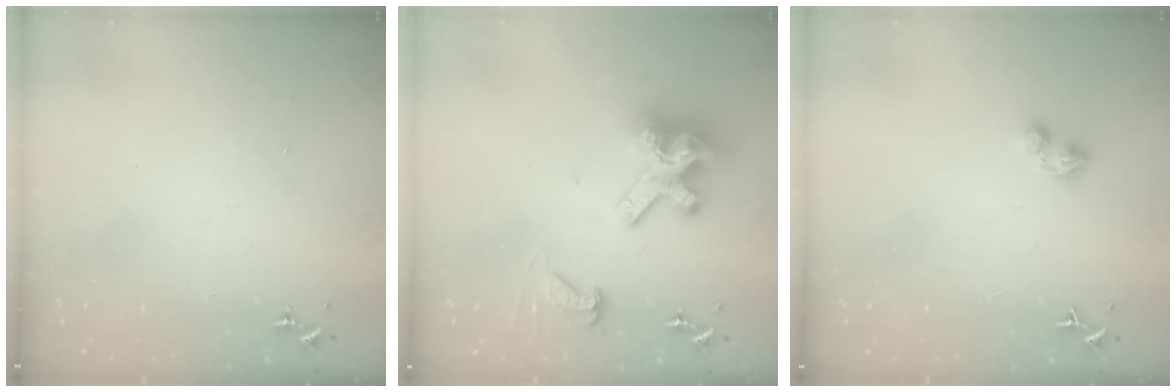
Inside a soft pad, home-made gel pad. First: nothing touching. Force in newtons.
{"total": 14.4, "press": 14.3, "slide": 1.6}
{"total": 4.1, "press": 4.1, "slide": 0.5}